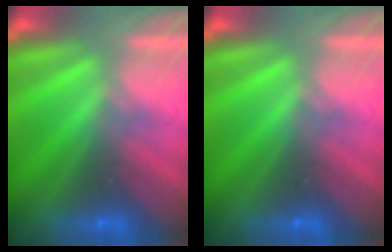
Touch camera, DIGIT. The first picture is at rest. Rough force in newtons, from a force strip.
{"total": 0.0}